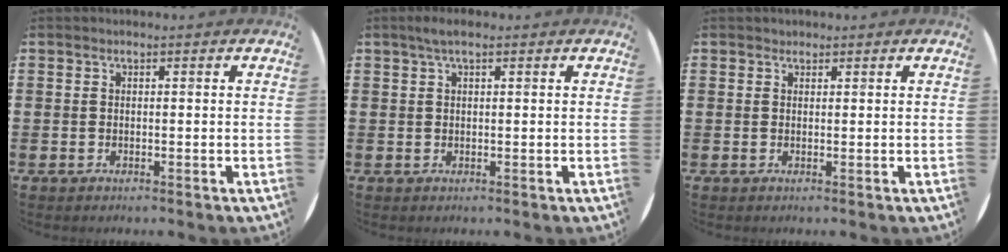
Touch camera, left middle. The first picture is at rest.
{"total": 1.6, "force": [1.0, 0.3, 1.3], "torque": [-0.025, 0.007, 0.015]}
{"total": 0.6, "force": [0.5, 0.2, -0.2], "torque": [0.004, 0.005, 0.009]}